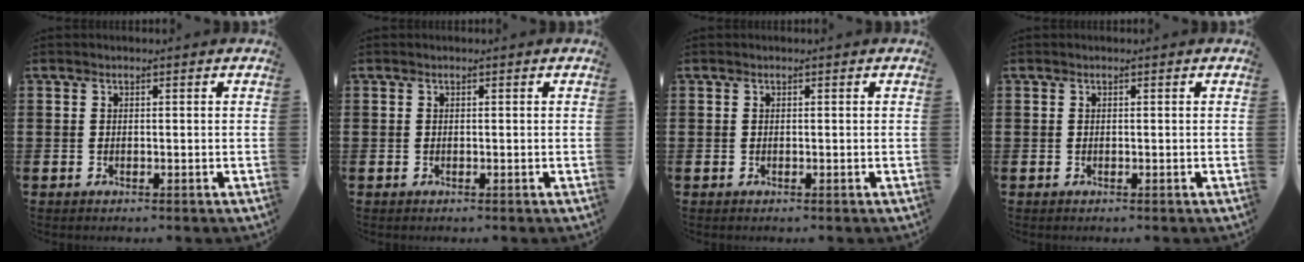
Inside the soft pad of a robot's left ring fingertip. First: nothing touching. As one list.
[{"total": 0.0}, {"total": 0.0}, {"total": 0.0}]